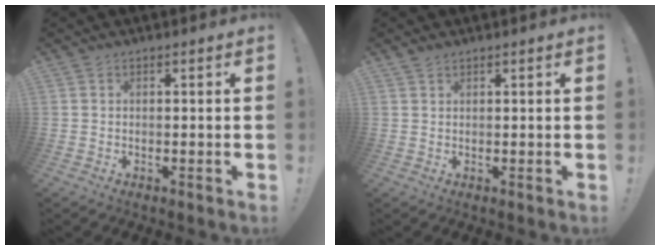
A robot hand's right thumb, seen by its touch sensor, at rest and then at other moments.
{"total": 1.4, "force": [1.2, 0.7, 0.3], "torque": [-0.001, -0.005, 0.021]}